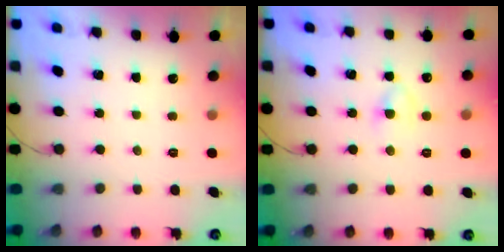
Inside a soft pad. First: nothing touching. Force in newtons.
{"total": 3.9, "press": 3.7, "slide": 1.3}